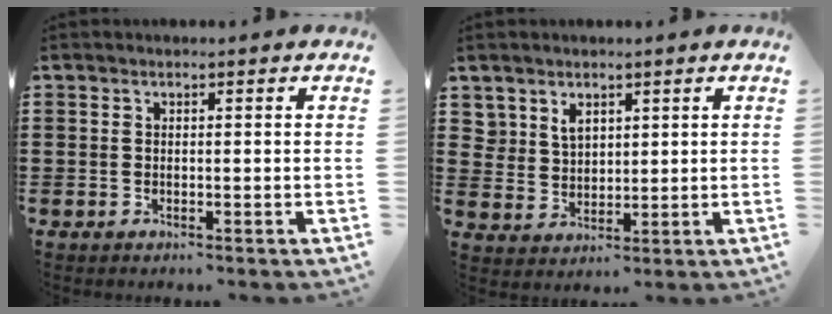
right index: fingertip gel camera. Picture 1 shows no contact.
{"total": 3.7, "force": [2.5, 2.6, 0.8], "torque": [-0.029, 0.008, 0.050]}